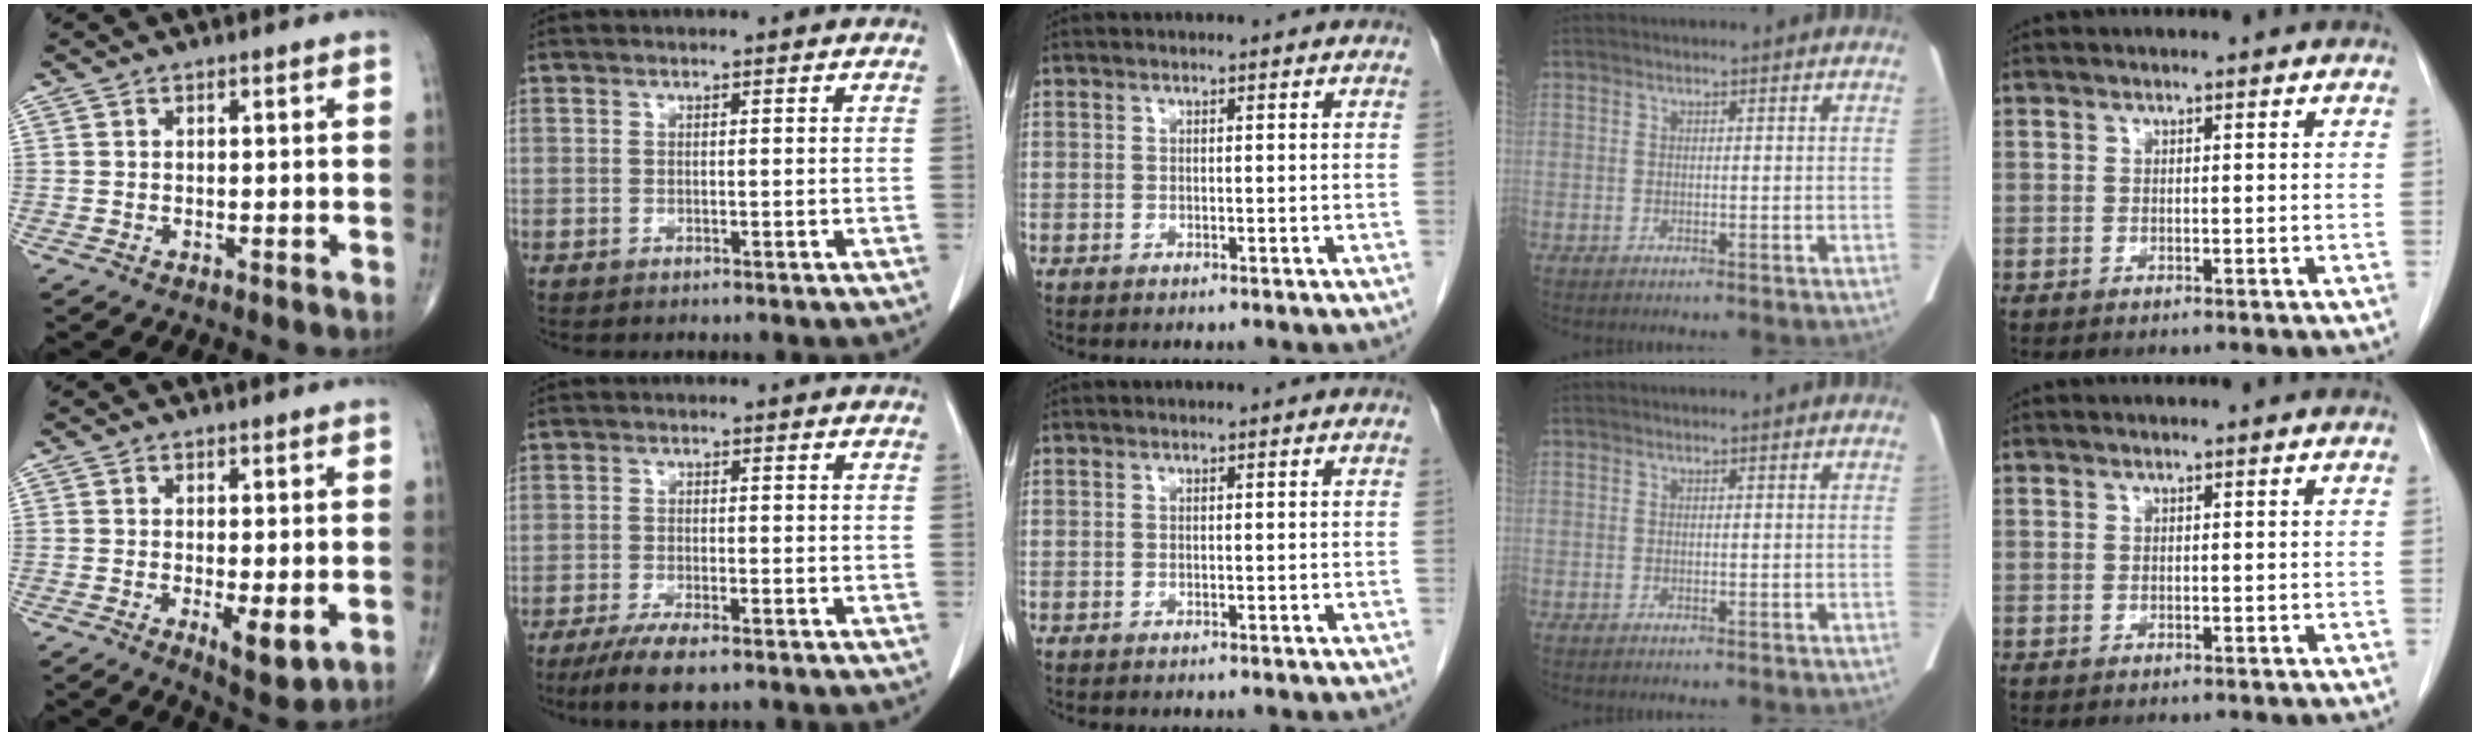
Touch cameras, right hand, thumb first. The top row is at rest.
{"thumb": {"total": 5.7, "force": [-1.2, 2.0, 5.2], "torque": [-0.081, -0.019, -0.014]}, "index": {"total": 6.5, "force": [-4.6, 1.2, 4.4], "torque": [-0.076, -0.015, -0.075]}}